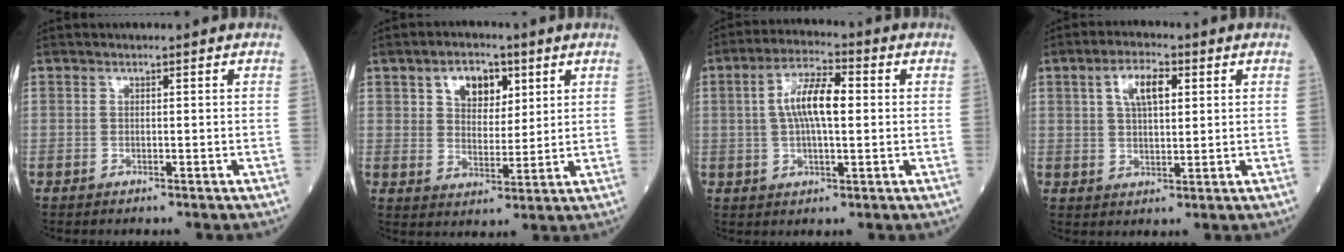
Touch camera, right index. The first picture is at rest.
{"total": 6.9, "force": [3.3, 4.2, 4.4], "torque": [-0.071, 0.011, 0.058]}
{"total": 8.5, "force": [1.1, 2.5, 8.0], "torque": [-0.155, 0.018, 0.016]}
{"total": 6.3, "force": [2.3, 2.4, 5.3], "torque": [-0.099, 0.012, 0.044]}